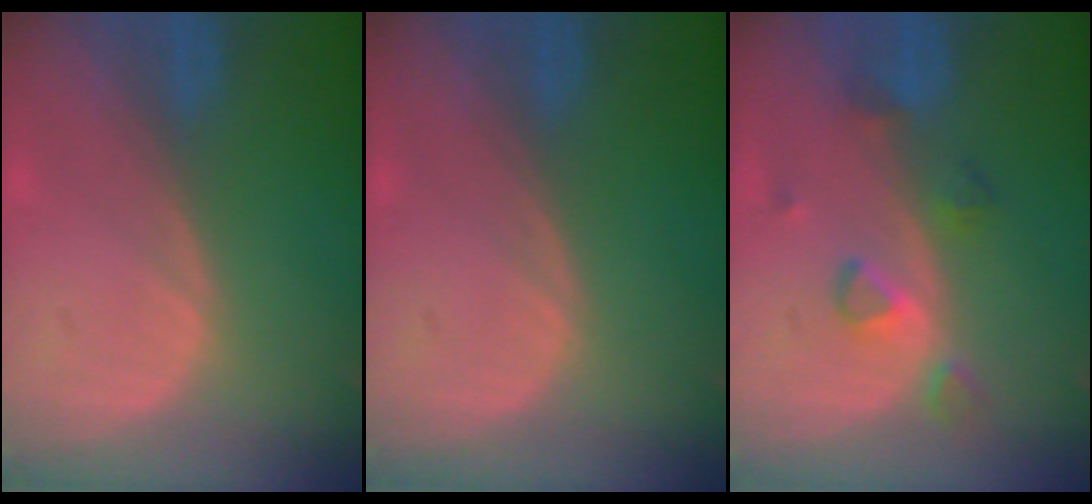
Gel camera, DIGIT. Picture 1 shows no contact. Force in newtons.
{"total": 0.0}
{"total": 4.1, "press": 4.0, "slide": 0.9}